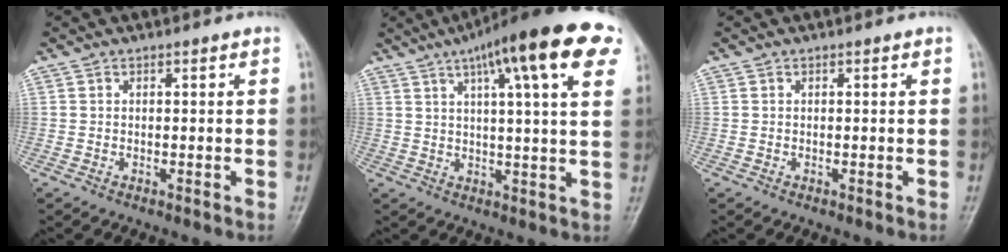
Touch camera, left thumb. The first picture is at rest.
{"total": 19.5, "force": [9.9, 3.9, 16.4], "torque": [-0.232, 0.008, 0.129]}
{"total": 0.0}